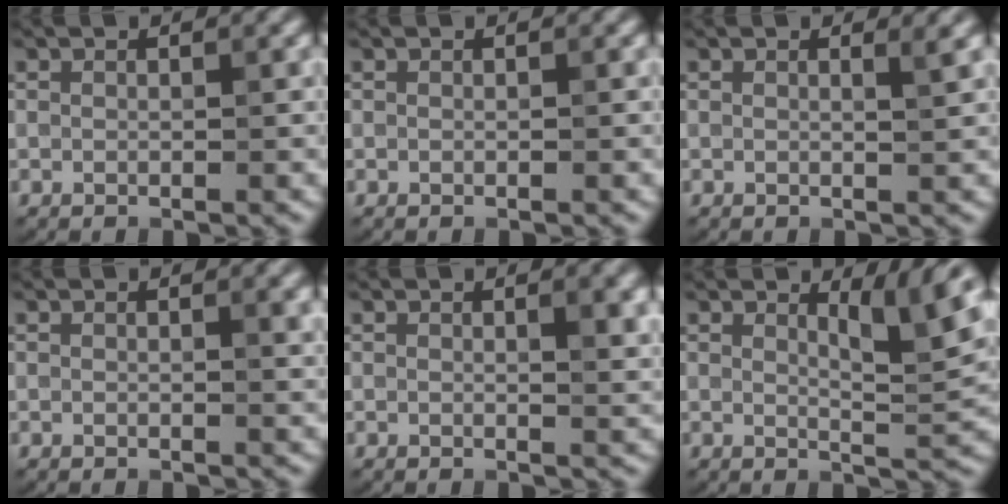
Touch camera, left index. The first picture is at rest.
{"total": 0.0}
{"total": 1.3, "force": [0.6, 0.4, 1.1], "torque": [-0.008, 0.003, 0.005]}
{"total": 1.1, "force": [0.4, 0.3, 0.9], "torque": [-0.010, -0.001, 0.004]}
{"total": 2.1, "force": [0.7, 0.6, 1.9], "torque": [-0.020, -0.001, 0.009]}
{"total": 4.3, "force": [2.2, 0.9, 3.6], "torque": [-0.055, -0.009, 0.034]}